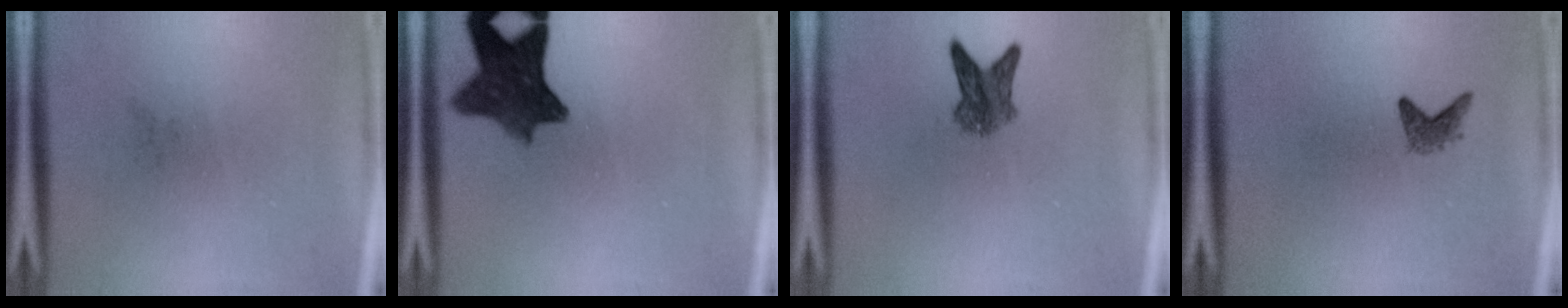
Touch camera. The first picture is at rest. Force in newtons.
{"total": 9.4}
{"total": 4.0}
{"total": 1.4}